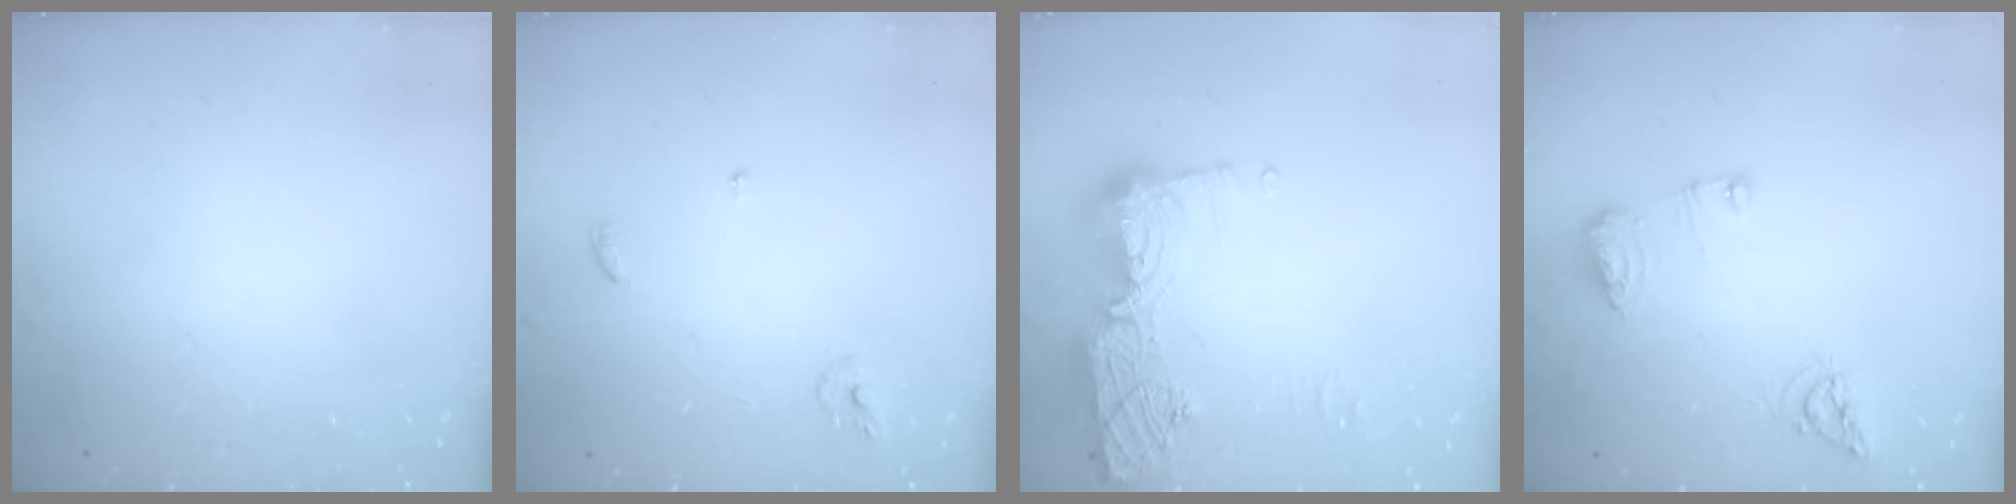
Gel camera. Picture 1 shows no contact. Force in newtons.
{"total": 5.4, "press": 5.4, "slide": 0.2}
{"total": 13.4, "press": 13.4, "slide": 1.3}
{"total": 9.7, "press": 9.6, "slide": 1.1}